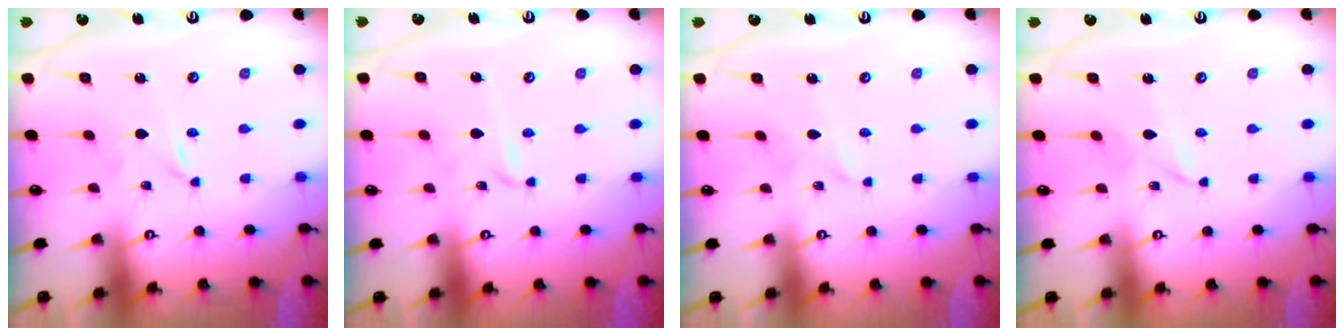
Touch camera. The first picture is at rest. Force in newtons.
{"total": 2.1, "press": 2.1, "slide": 0.2}
{"total": 1.6, "press": 1.6, "slide": 0.2}
{"total": 2.3, "press": 2.3, "slide": 0.3}